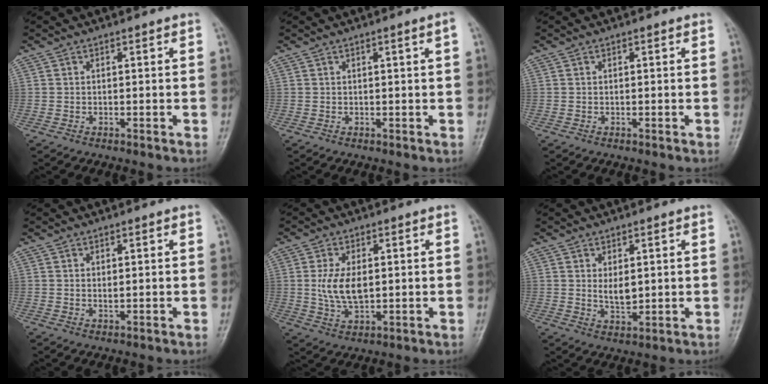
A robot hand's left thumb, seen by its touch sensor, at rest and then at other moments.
{"total": 1.4, "force": [0.4, -0.3, 1.4], "torque": [-0.025, 0.001, 0.009]}
{"total": 0.0}
{"total": 1.0, "force": [0.3, 0.4, 0.8], "torque": [-0.013, -0.004, 0.007]}
{"total": 7.6, "force": [0.6, 4.1, 6.3], "torque": [-0.120, -0.007, 0.016]}
{"total": 4.0, "force": [0.9, 2.1, 3.2], "torque": [-0.046, -0.014, 0.021]}